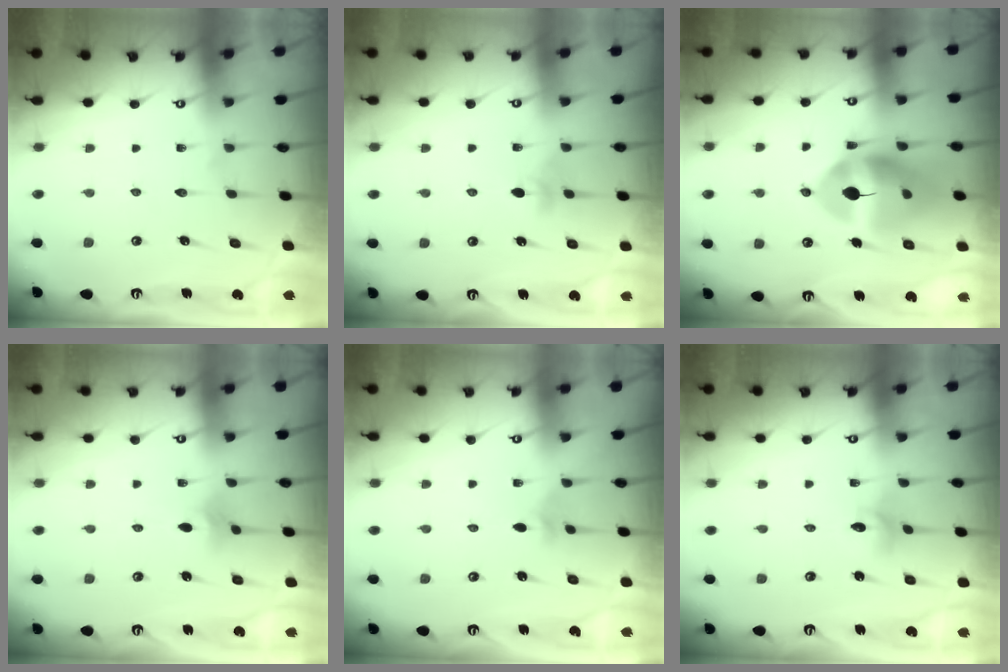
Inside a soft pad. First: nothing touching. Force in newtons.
{"total": 2.8, "press": 2.7, "slide": 0.4}
{"total": 14.7, "press": 14.6, "slide": 2.1}
{"total": 5.1, "press": 5.0, "slide": 0.9}
{"total": 3.0, "press": 2.9, "slide": 0.9}
{"total": 3.3, "press": 3.3, "slide": 0.3}